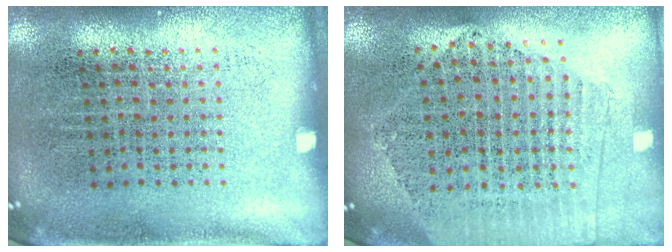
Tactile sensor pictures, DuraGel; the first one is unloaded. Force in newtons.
{"total": 2.0, "press": 1.8, "slide": 0.9}